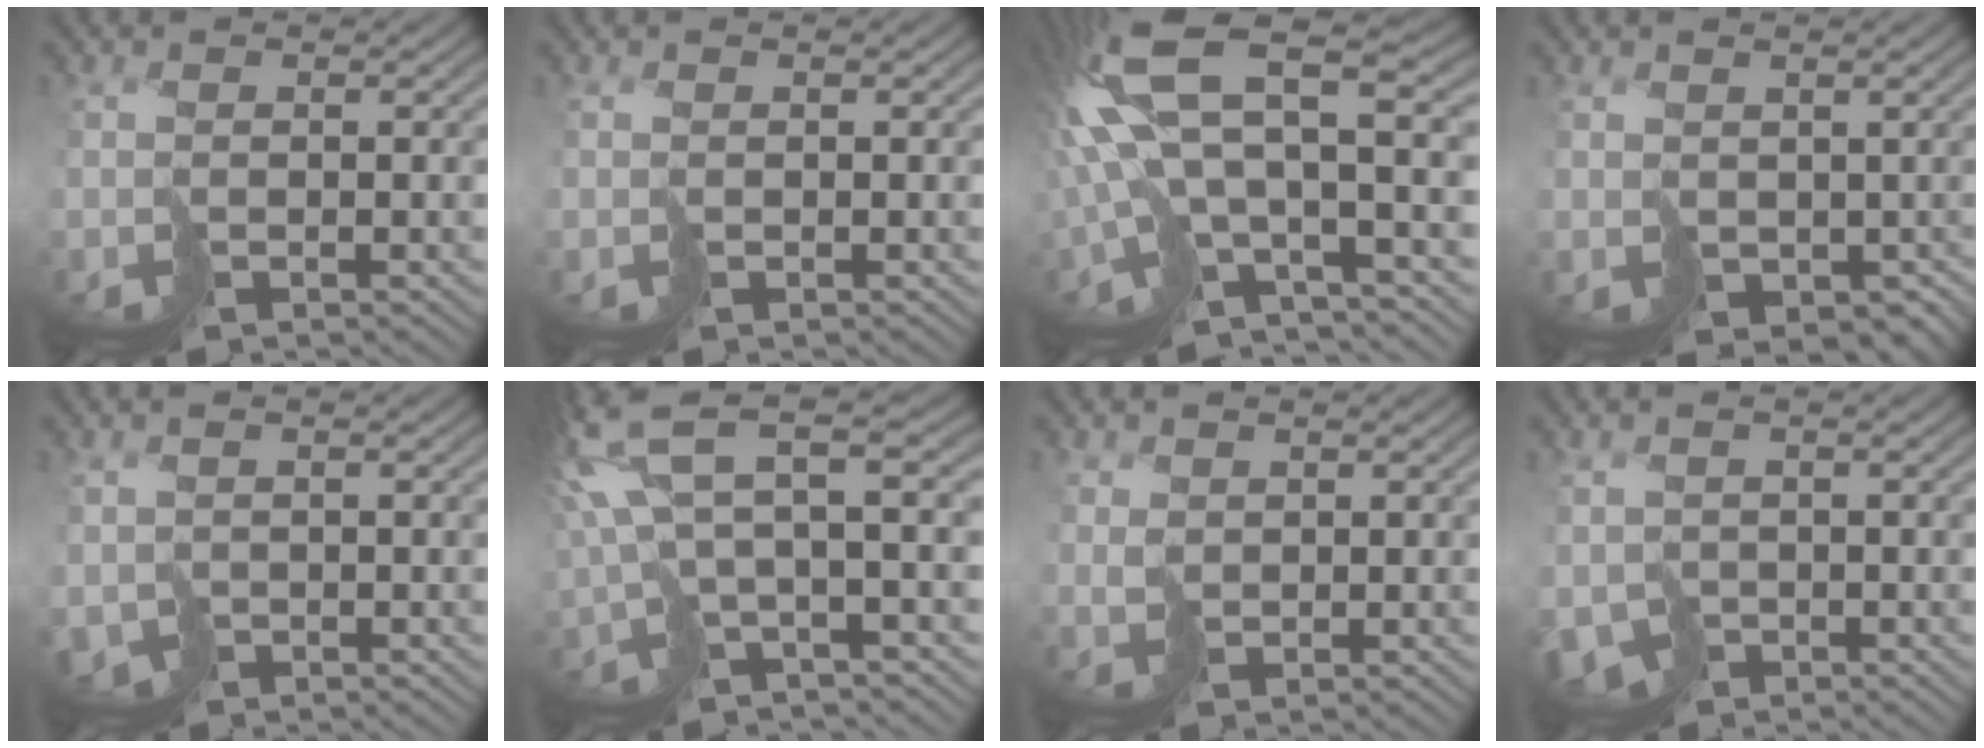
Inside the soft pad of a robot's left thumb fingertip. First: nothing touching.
{"total": 0.0}
{"total": 15.2, "force": [0.4, 5.0, 14.3], "torque": [-0.323, 0.001, 0.022]}
{"total": 2.9, "force": [0.4, 2.0, 2.1], "torque": [-0.047, -0.013, 0.011]}
{"total": 2.1, "force": [-0.4, 1.5, 1.4], "torque": [-0.044, -0.009, -0.009]}
{"total": 9.8, "force": [3.3, 2.6, 8.9], "torque": [-0.199, 0.025, 0.056]}
{"total": 1.6, "force": [0.9, 1.1, 0.7], "torque": [-0.023, 0.000, 0.021]}
{"total": 3.4, "force": [-1.1, 2.5, 2.1], "torque": [-0.059, -0.013, -0.024]}